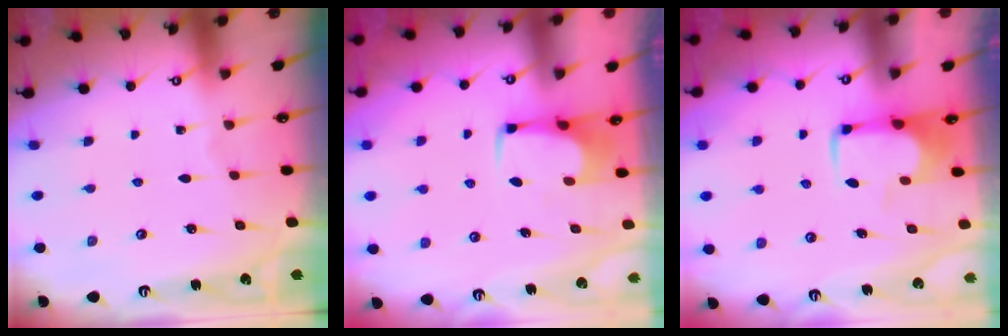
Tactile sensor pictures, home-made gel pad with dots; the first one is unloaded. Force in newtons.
{"total": 0.6, "press": 0.5, "slide": 0.3}
{"total": 1.6, "press": 1.5, "slide": 0.4}